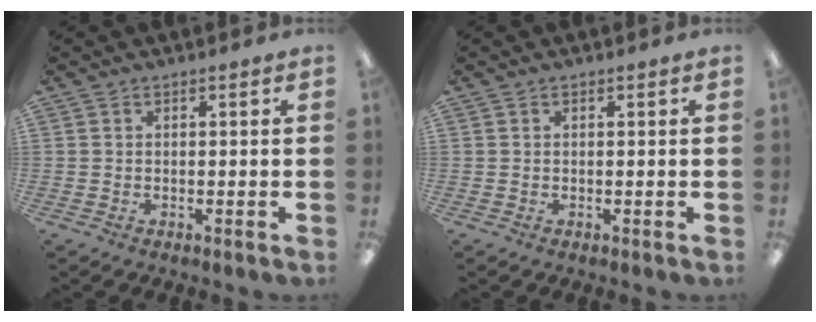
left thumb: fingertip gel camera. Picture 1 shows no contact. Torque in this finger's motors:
{"motor_torque": [-0.08, -0.02, -0.18, 0.06, 0.00]}